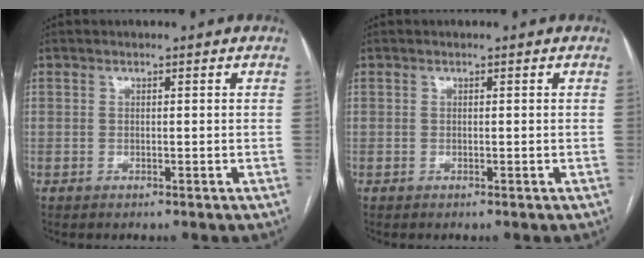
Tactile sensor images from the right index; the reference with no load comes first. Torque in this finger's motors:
{"motor_torque": [0.00, 0.00, 0.00, 0.00]}